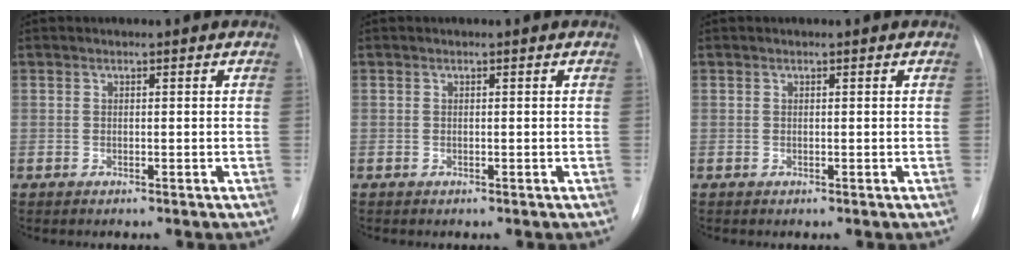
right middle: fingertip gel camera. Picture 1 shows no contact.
{"total": 0.0}
{"total": 0.0}